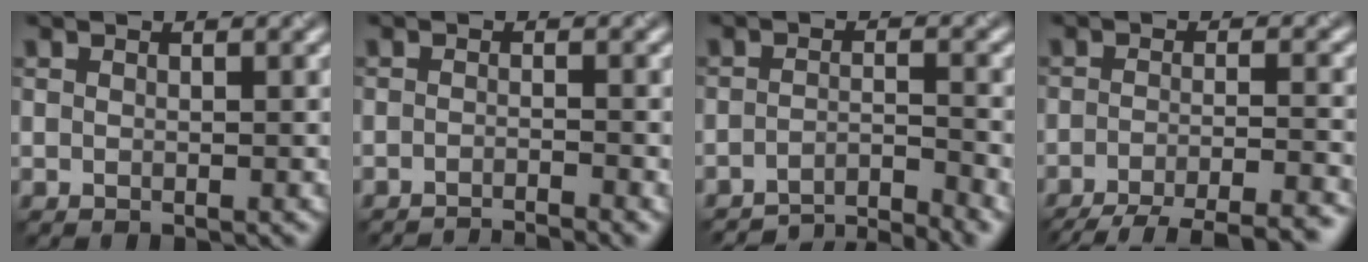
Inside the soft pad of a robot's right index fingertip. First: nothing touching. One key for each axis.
{"total": 3.3, "fx": -2.8, "fy": 0.4, "fz": 1.7, "tx": -0.019, "ty": -0.001, "tz": -0.049}
{"total": 5.7, "fx": -5.0, "fy": 0.9, "fz": 2.5, "tx": -0.031, "ty": -0.002, "tz": -0.085}
{"total": 9.8, "fx": -8.1, "fy": 2.3, "fz": 5.0, "tx": -0.067, "ty": -0.017, "tz": -0.113}